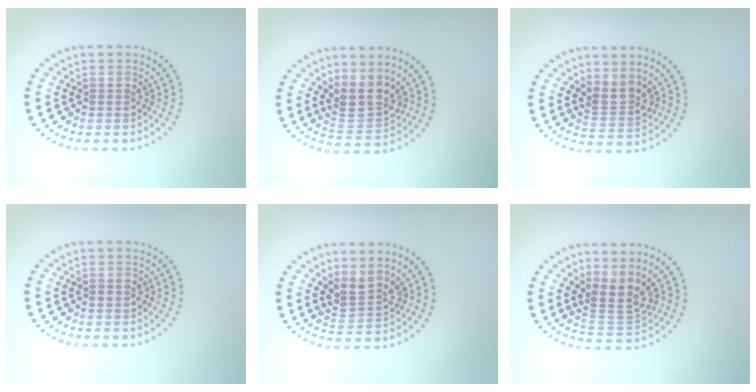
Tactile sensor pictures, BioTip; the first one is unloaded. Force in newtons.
{"total": 3.6, "press": 3.0, "slide": 2.1}
{"total": 2.6, "press": 1.9, "slide": 1.8}
{"total": 1.1, "press": 1.1, "slide": 0.1}
{"total": 2.7, "press": 2.0, "slide": 1.8}
{"total": 3.3, "press": 2.4, "slide": 2.3}